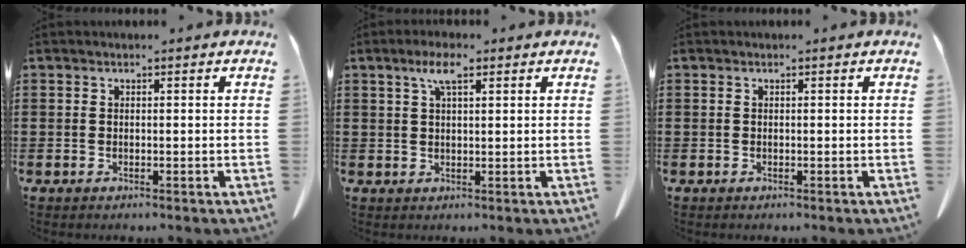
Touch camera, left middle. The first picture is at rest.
{"total": 4.1, "force": [2.3, 1.2, 3.3], "torque": [-0.072, 0.007, 0.038]}
{"total": 0.0}